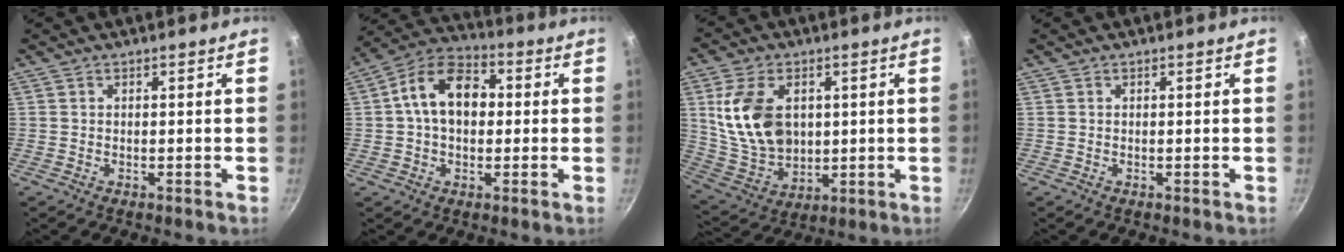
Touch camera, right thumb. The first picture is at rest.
{"total": 12.6, "force": [1.3, 8.6, 9.1], "torque": [-0.122, 0.030, 0.002]}
{"total": 15.2, "force": [2.9, 10.4, 10.7], "torque": [-0.184, -0.019, 0.071]}
{"total": 0.0}